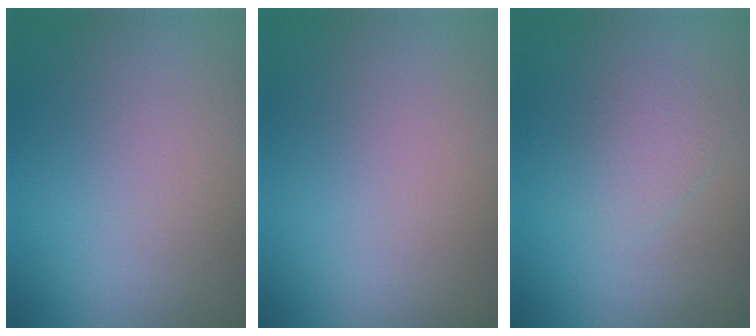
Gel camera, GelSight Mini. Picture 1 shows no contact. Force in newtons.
{"total": 0.0}
{"total": 1.5, "press": 1.5, "slide": 0.1}